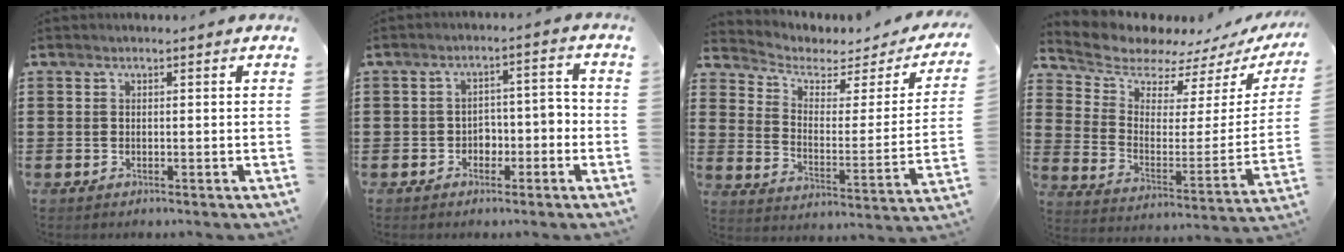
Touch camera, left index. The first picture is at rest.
{"total": 3.4, "force": [-2.0, 2.1, 1.7], "torque": [-0.038, 0.009, -0.046]}
{"total": 3.4, "force": [2.4, 2.0, 1.4], "torque": [-0.047, -0.015, 0.037]}
{"total": 6.9, "force": [6.5, 2.2, 0.5], "torque": [-0.050, -0.057, 0.113]}